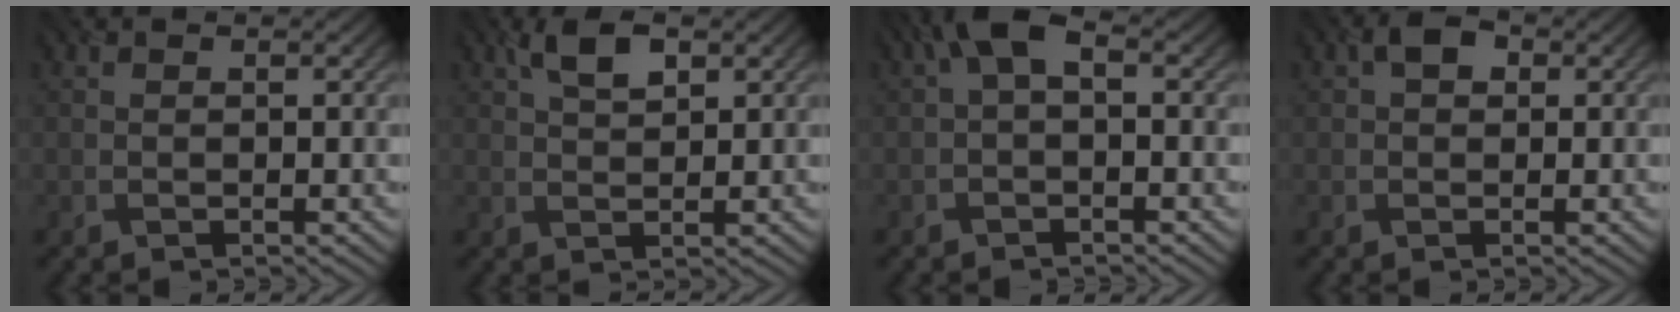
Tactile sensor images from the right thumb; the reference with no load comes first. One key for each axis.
{"total": 3.3, "fx": 1.9, "fy": 1.5, "fz": 2.3, "tx": -0.049, "ty": 0.005, "tz": 0.035}
{"total": 3.6, "fx": 0.1, "fy": 1.7, "fz": 3.1, "tx": -0.065, "ty": 0.014, "tz": -0.006}
{"total": 2.1, "fx": 0.5, "fy": 1.6, "fz": 1.3, "tx": -0.017, "ty": 0.003, "tz": 0.002}